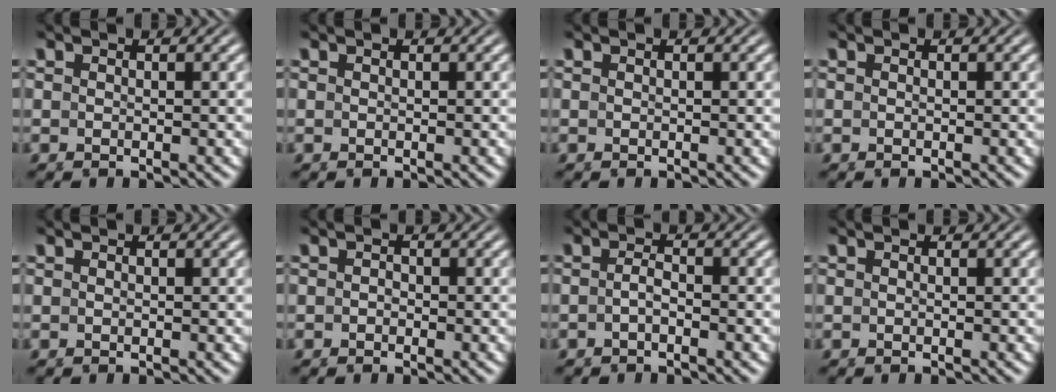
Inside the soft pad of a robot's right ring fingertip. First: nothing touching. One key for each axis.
{"total": 0.0}
{"total": 0.0}
{"total": 0.0}
{"total": 0.0}
{"total": 0.6, "fx": -0.3, "fy": 0.4, "fz": 0.1, "tx": -0.004, "ty": -0.003, "tz": -0.006}
{"total": 1.3, "fx": -0.8, "fy": 0.2, "fz": 1.1, "tx": -0.020, "ty": -0.001, "tz": -0.016}
{"total": 0.0}